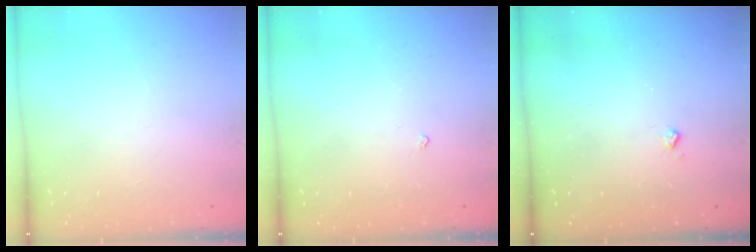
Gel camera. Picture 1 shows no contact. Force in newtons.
{"total": 1.7, "press": 1.7, "slide": 0.3}
{"total": 3.5, "press": 3.5, "slide": 0.6}